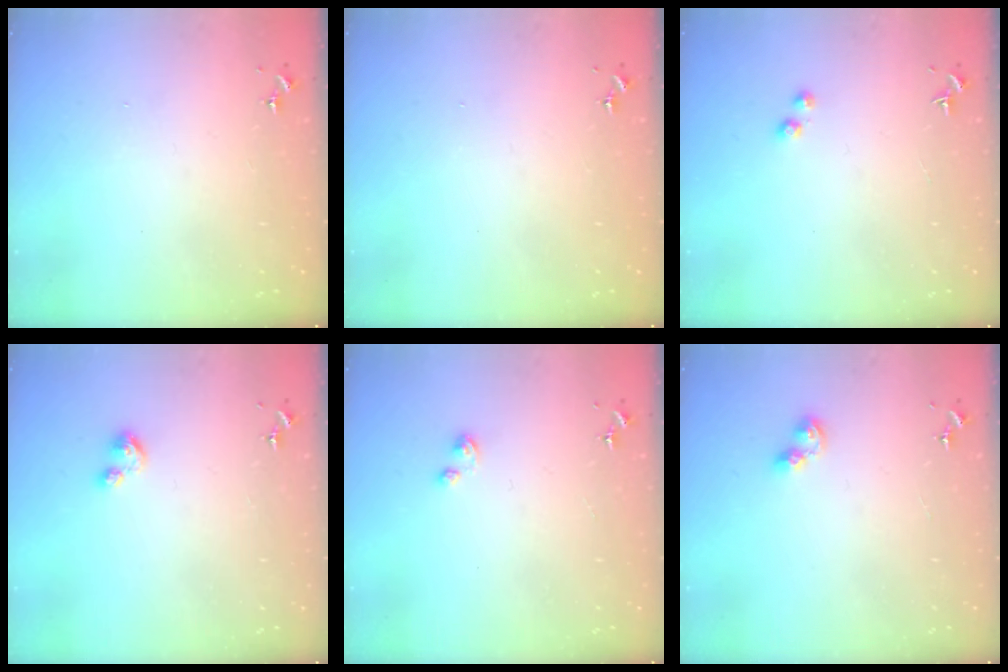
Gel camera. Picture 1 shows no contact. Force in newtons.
{"total": 0.0}
{"total": 2.4, "press": 2.3, "slide": 0.9}
{"total": 5.2, "press": 5.2, "slide": 0.5}
{"total": 2.6, "press": 2.6, "slide": 0.2}
{"total": 5.3, "press": 5.3, "slide": 0.6}